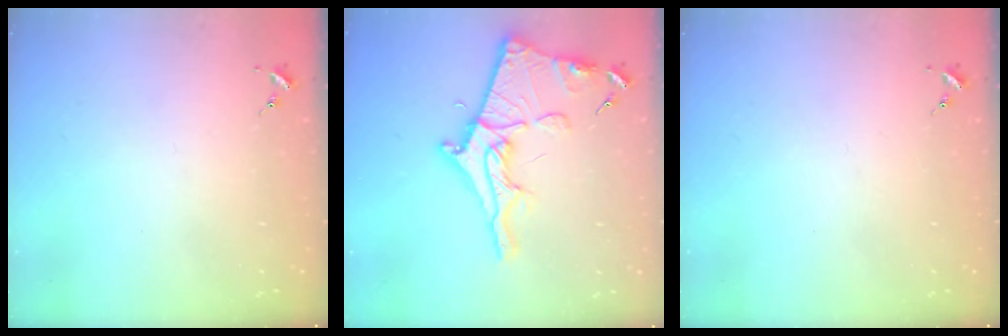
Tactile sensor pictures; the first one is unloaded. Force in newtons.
{"total": 17.4, "press": 17.4, "slide": 1.3}
{"total": 0.0}